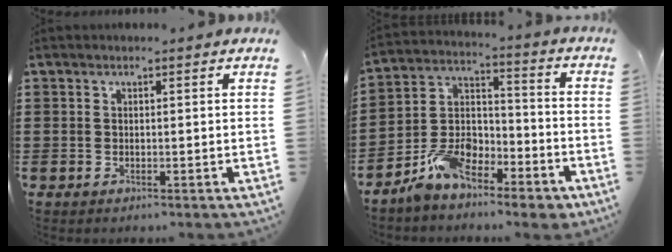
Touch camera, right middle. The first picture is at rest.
{"total": 9.3, "force": [-7.1, 4.4, 4.1], "torque": [-0.095, 0.022, -0.137]}